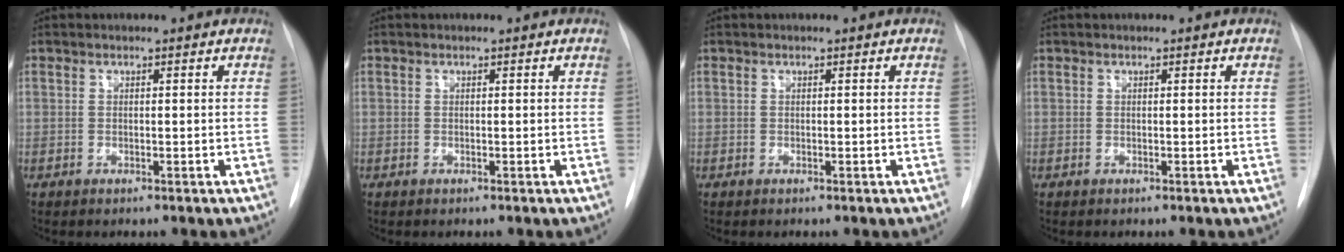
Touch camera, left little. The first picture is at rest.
{"total": 0.0}
{"total": 0.0}
{"total": 0.0}